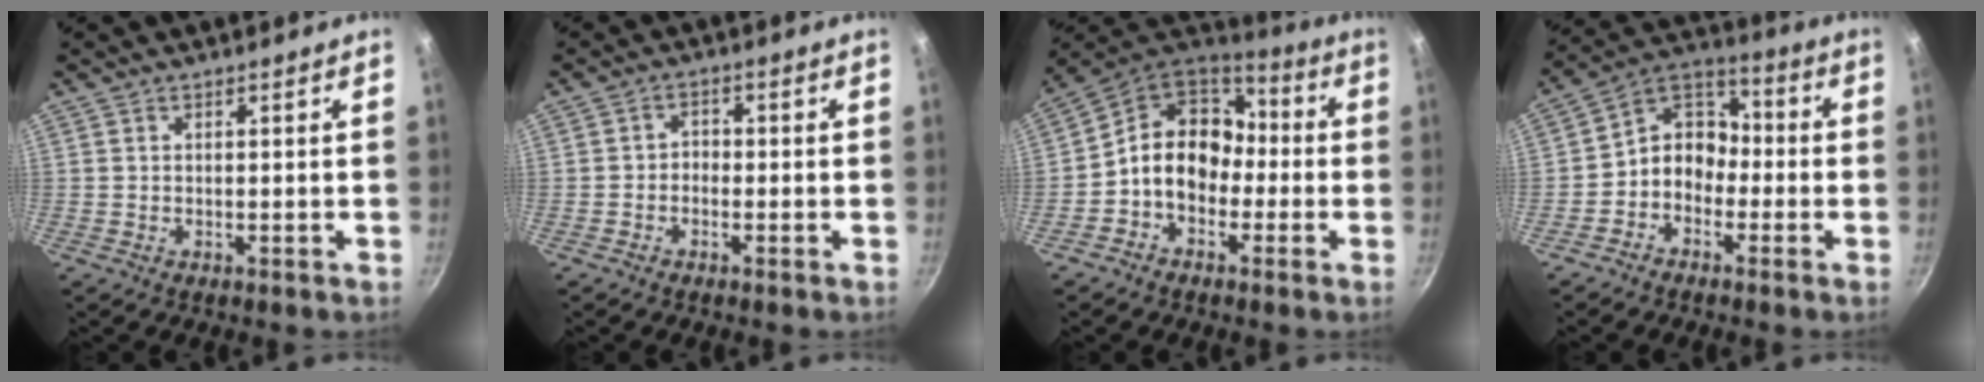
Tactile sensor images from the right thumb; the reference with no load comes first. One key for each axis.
{"total": 2.1, "fx": -1.0, "fy": 1.6, "fz": 1.0, "tx": -0.005, "ty": 0.018, "tz": -0.022}
{"total": 13.2, "fx": -1.9, "fy": 10.5, "fz": 7.7, "tx": -0.084, "ty": 0.050, "tz": -0.053}
{"total": 8.1, "fx": -2.7, "fy": 6.4, "fz": 4.0, "tx": -0.030, "ty": 0.049, "tz": -0.071}